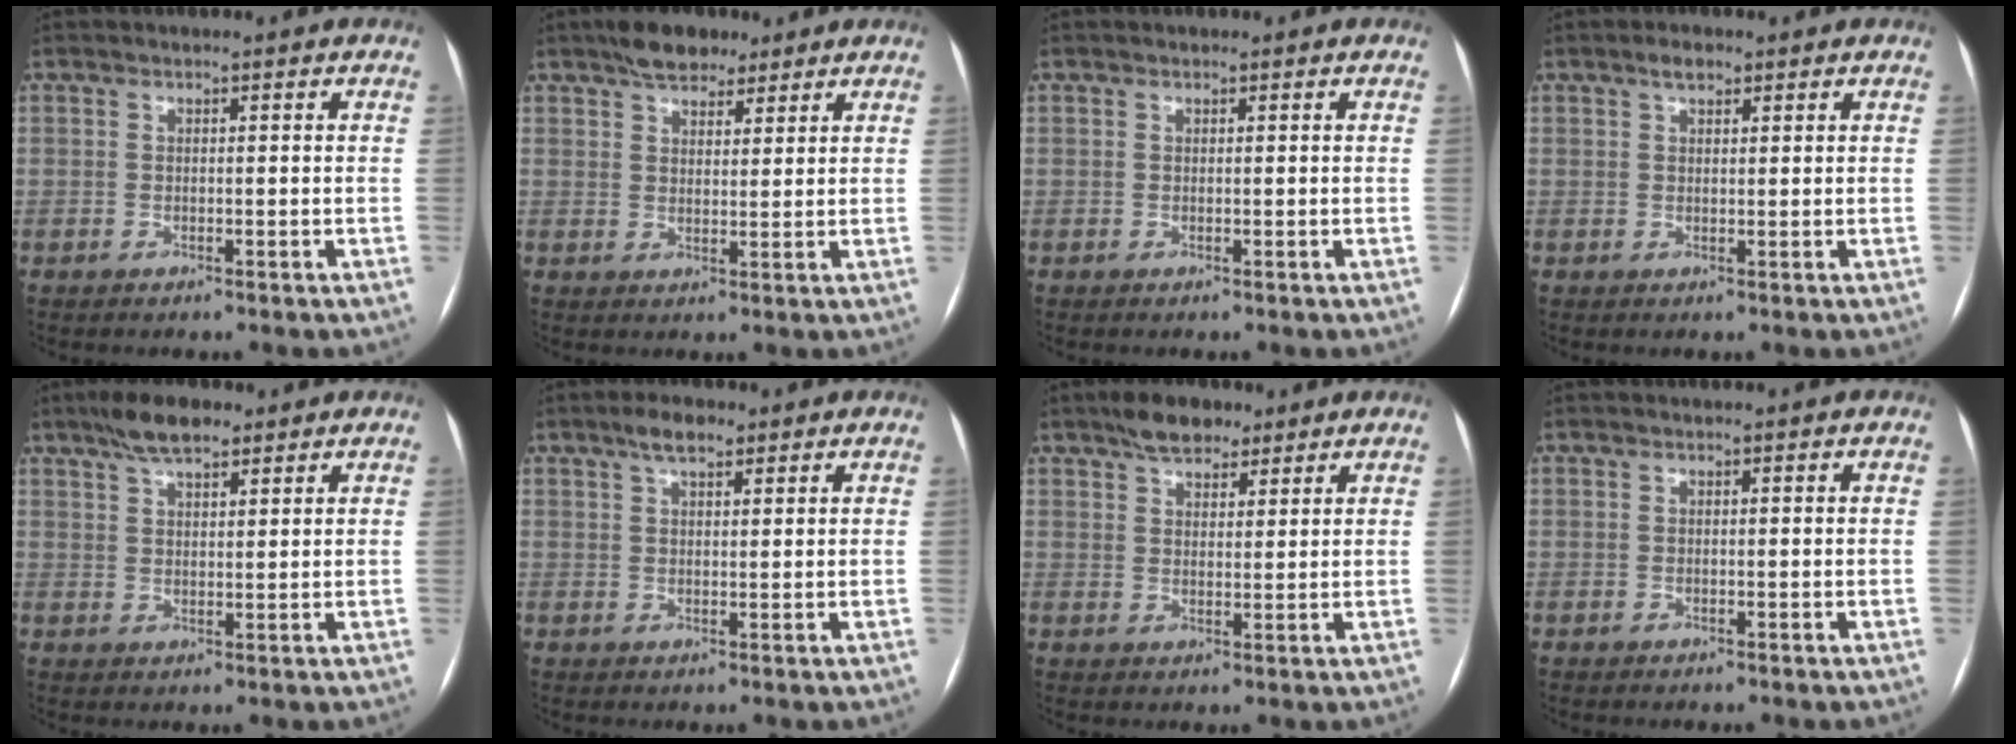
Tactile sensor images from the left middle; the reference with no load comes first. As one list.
[{"total": 5.9, "force": [4.5, 2.7, 2.7], "torque": [-0.049, 0.013, 0.077]}, {"total": 0.0}, {"total": 2.1, "force": [1.5, 0.9, 1.2], "torque": [-0.027, 0.006, 0.026]}, {"total": 6.0, "force": [4.5, 1.8, 3.6], "torque": [-0.072, 0.013, 0.080]}, {"total": 3.8, "force": [2.6, 1.3, 2.4], "torque": [-0.049, 0.009, 0.047]}, {"total": 5.6, "force": [4.2, 2.6, 2.6], "torque": [-0.047, 0.012, 0.073]}, {"total": 0.0}]